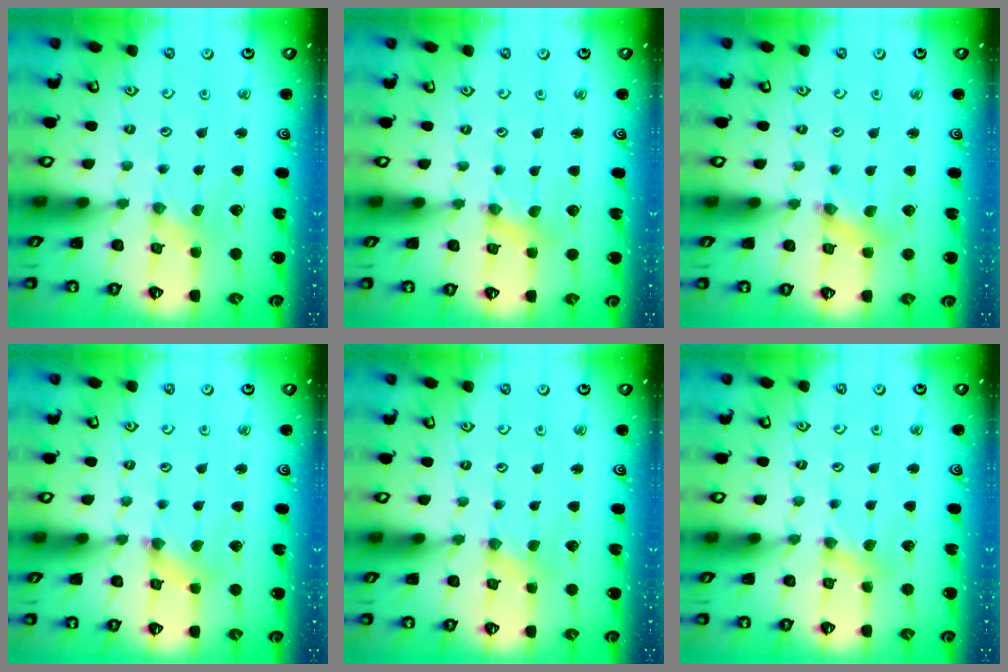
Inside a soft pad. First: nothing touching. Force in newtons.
{"total": 1.5, "press": 1.5, "slide": 0.0}
{"total": 2.5, "press": 2.5, "slide": 0.3}
{"total": 1.9, "press": 1.9, "slide": 0.3}
{"total": 2.4, "press": 2.4, "slide": 0.4}
{"total": 2.8, "press": 2.7, "slide": 0.5}